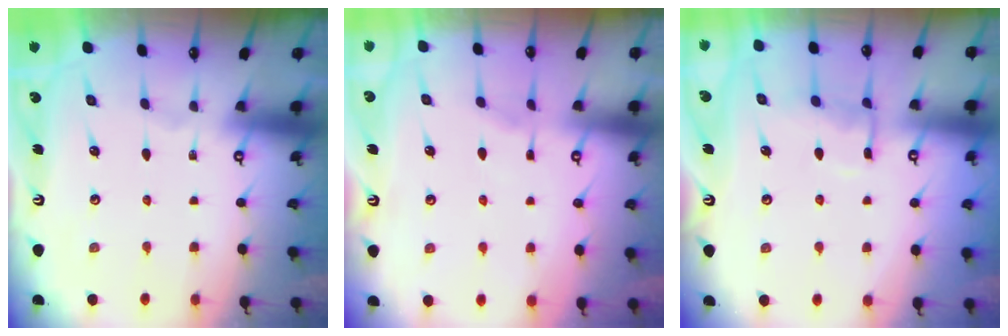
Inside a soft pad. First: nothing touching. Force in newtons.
{"total": 2.1, "press": 2.1, "slide": 0.4}
{"total": 9.2, "press": 9.2, "slide": 1.0}